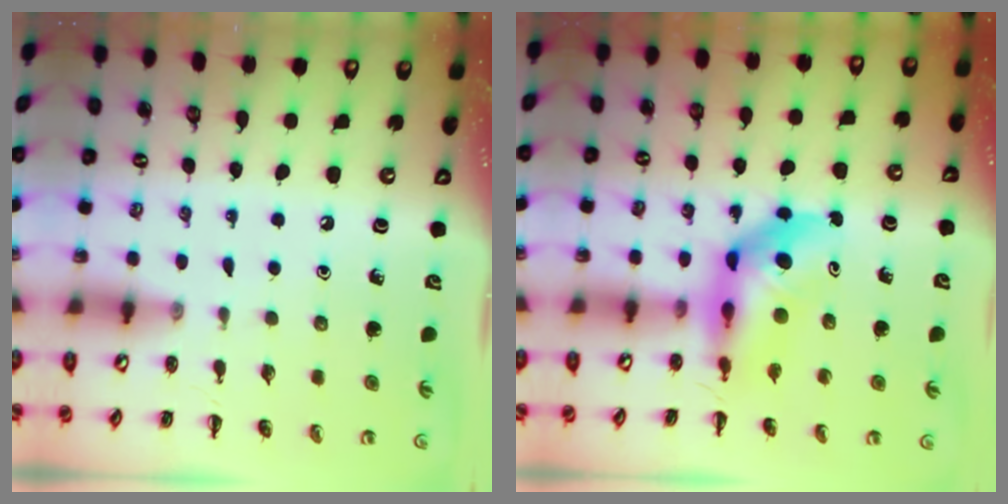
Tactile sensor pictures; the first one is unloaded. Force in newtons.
{"total": 6.3, "press": 6.0, "slide": 1.6}